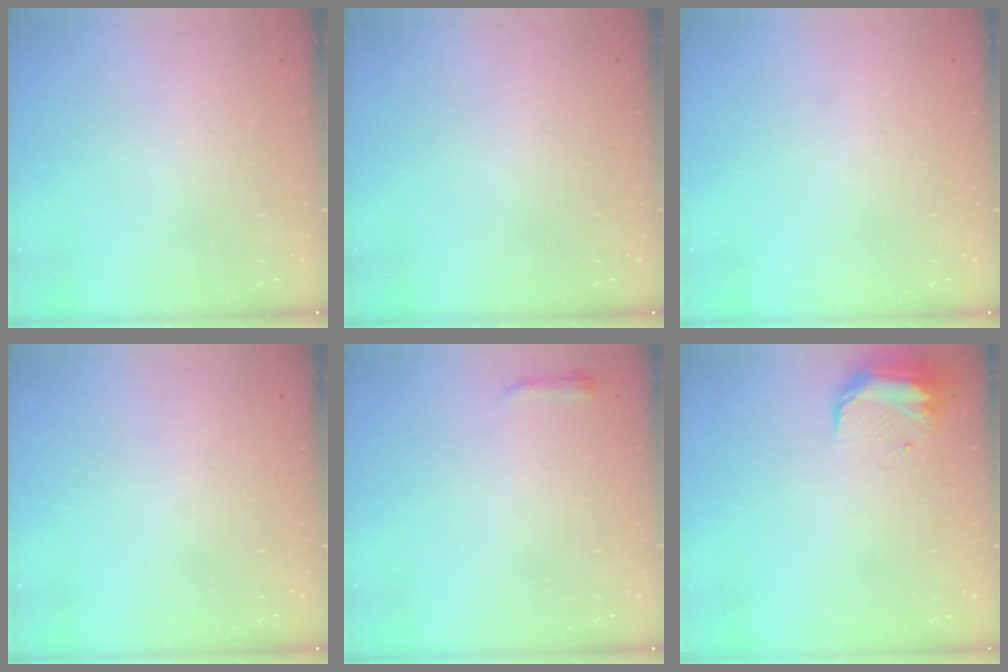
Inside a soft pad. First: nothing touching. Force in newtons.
{"total": 0.0}
{"total": 1.0, "press": 0.0, "slide": 1.0}
{"total": 1.0, "press": 0.0, "slide": 1.0}
{"total": 3.0, "press": 2.9, "slide": 0.6}
{"total": 11.4, "press": 9.6, "slide": 6.1}